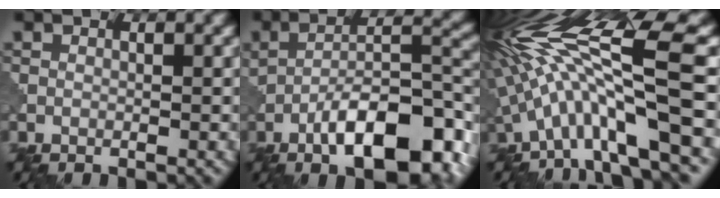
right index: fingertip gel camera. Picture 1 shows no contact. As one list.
[{"total": 11.5, "force": [-5.6, 4.2, 9.2], "torque": [-0.137, 0.009, -0.086]}, {"total": 12.3, "force": [-1.0, 2.4, 12.0], "torque": [-0.216, 0.027, -0.005]}]